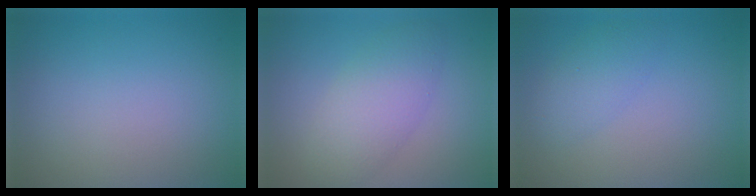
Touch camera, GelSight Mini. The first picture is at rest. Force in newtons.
{"total": 4.1, "press": 4.1, "slide": 0.1}
{"total": 2.1, "press": 2.1, "slide": 0.1}